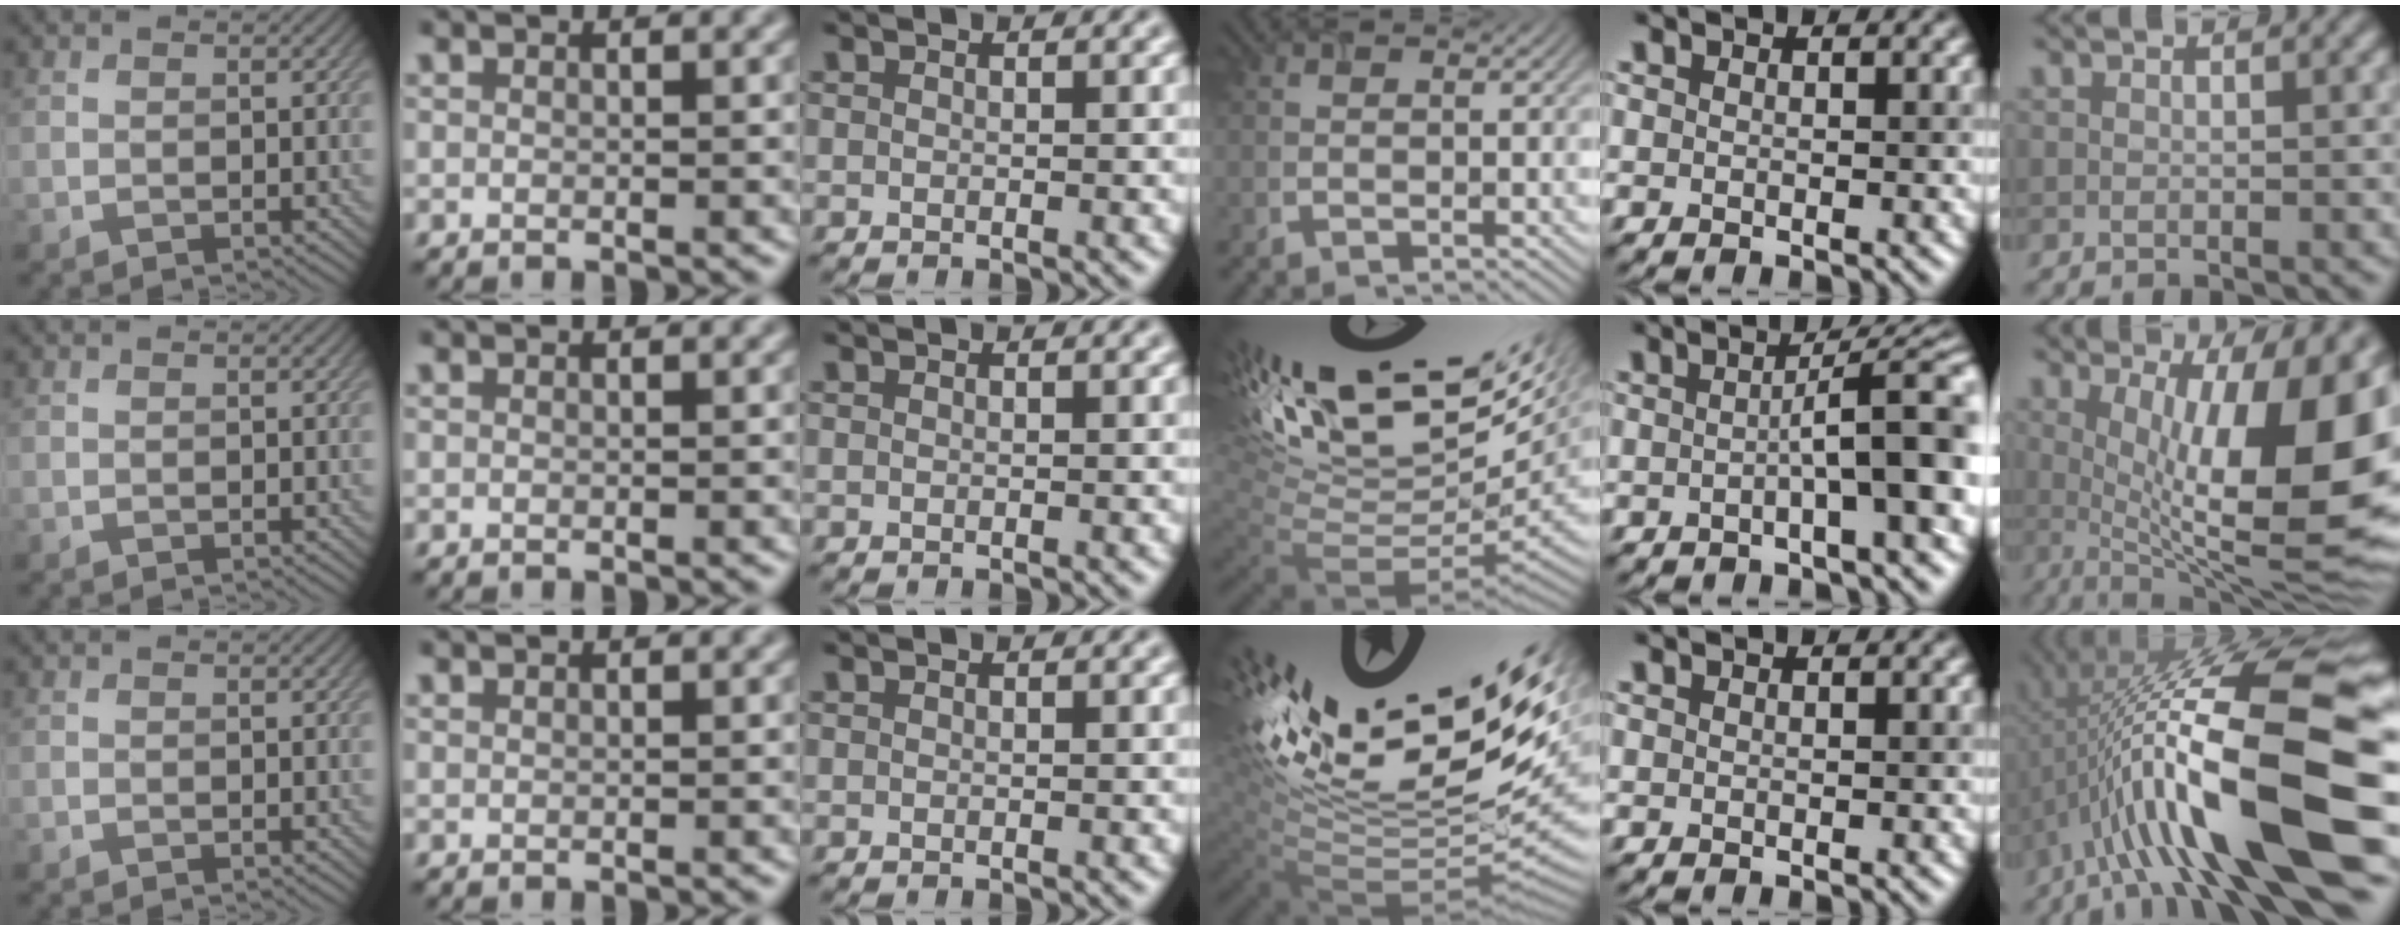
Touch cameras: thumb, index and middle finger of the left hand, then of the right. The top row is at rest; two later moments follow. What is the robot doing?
{"motion": "screw", "object": "timer"}